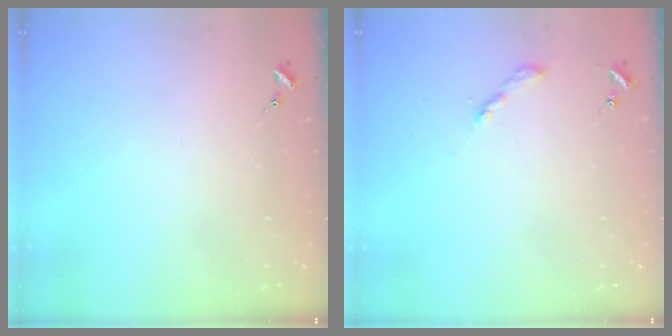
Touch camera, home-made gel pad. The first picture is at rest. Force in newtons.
{"total": 2.0, "press": 2.0, "slide": 0.2}